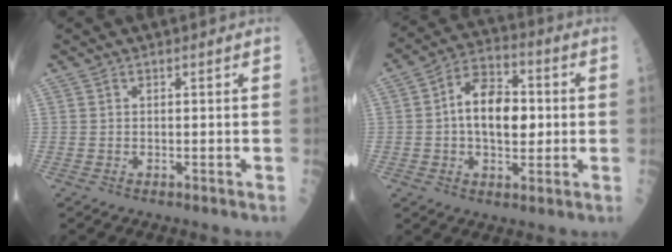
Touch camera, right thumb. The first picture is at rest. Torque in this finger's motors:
{"motor_torque": [1.35, 1.32, 0.65, -0.60, 0.26]}